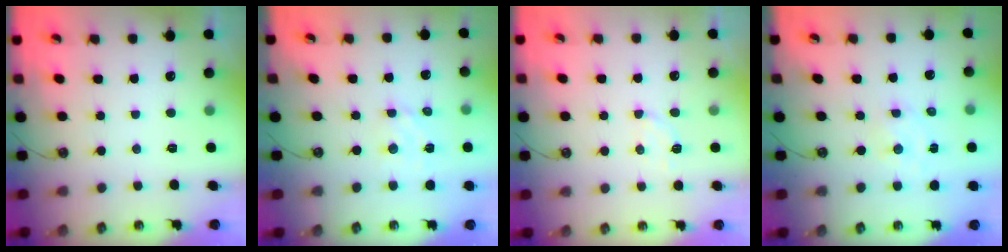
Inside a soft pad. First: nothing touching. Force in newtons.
{"total": 3.2, "press": 3.2, "slide": 0.3}
{"total": 3.0, "press": 2.8, "slide": 1.1}
{"total": 1.8, "press": 1.7, "slide": 0.3}